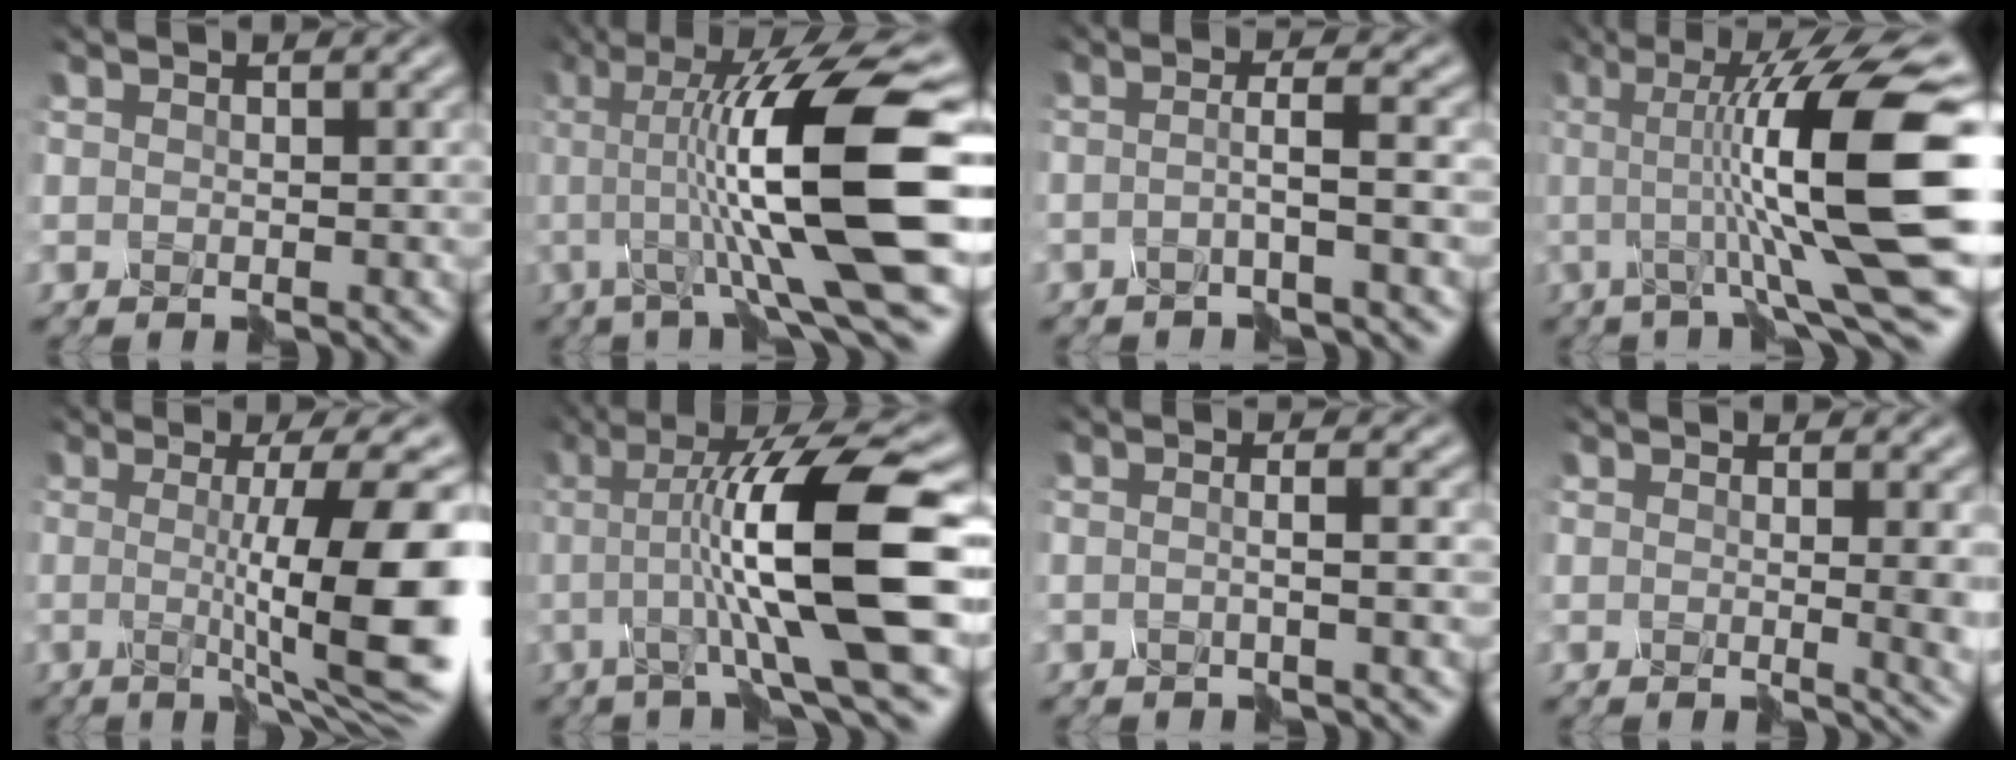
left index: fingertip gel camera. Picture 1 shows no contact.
{"total": 11.9, "force": [0.2, 1.7, 11.8], "torque": [-0.177, 0.018, -0.004]}
{"total": 2.0, "force": [-0.8, 0.1, 1.8], "torque": [-0.022, 0.008, -0.032]}
{"total": 12.2, "force": [0.1, 1.7, 12.1], "torque": [-0.166, 0.019, -0.006]}
{"total": 10.4, "force": [-0.4, 1.9, 10.2], "torque": [-0.125, -0.005, -0.009]}
{"total": 10.8, "force": [-0.3, 1.6, 10.6], "torque": [-0.163, 0.014, -0.008]}
{"total": 1.7, "force": [0.1, 0.8, 1.5], "torque": [0.008, 0.013, -0.025]}
{"total": 5.2, "force": [0.2, 2.5, 4.6], "torque": [-0.028, -0.002, 0.006]}